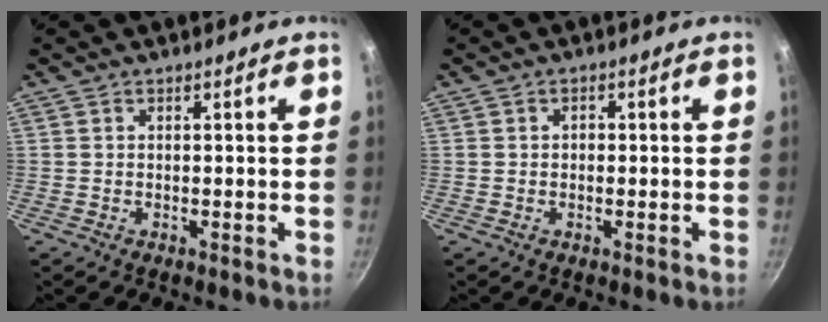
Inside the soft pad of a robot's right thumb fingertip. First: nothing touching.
{"total": 1.2, "force": [0.0, 0.9, 0.7], "torque": [-0.009, 0.005, -0.001]}